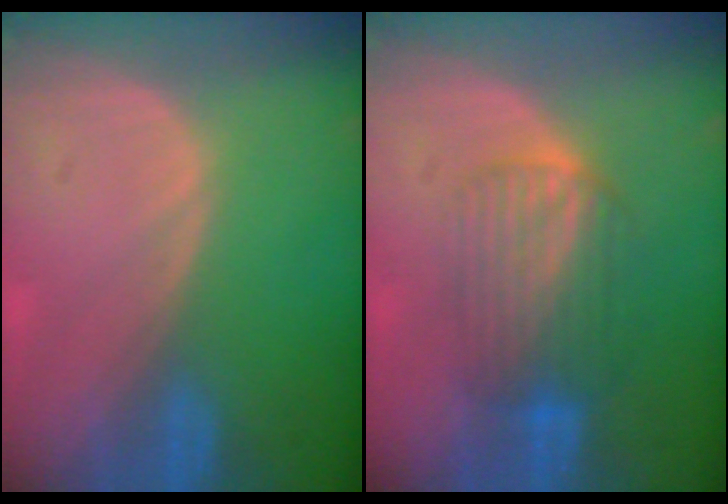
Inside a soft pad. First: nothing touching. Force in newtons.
{"total": 6.6, "press": 6.3, "slide": 1.8}